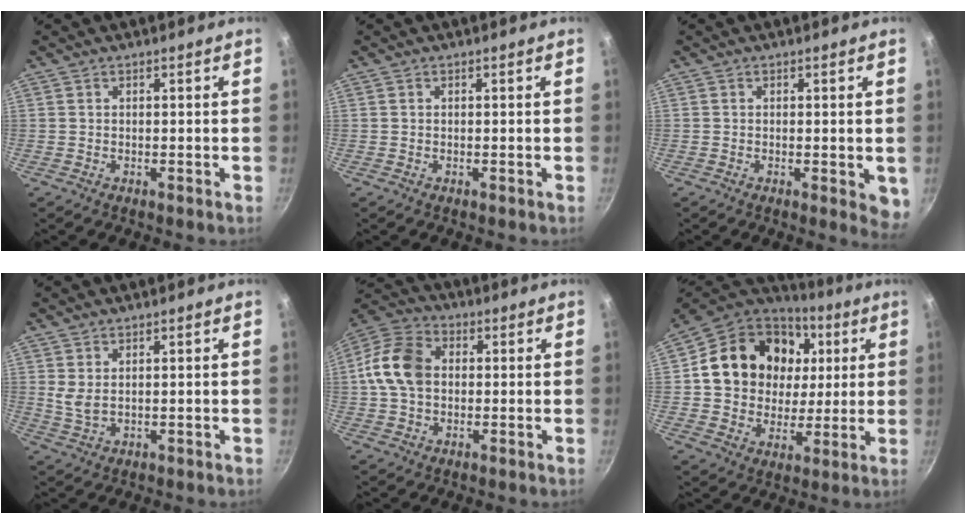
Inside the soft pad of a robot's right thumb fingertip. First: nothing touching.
{"total": 0.0}
{"total": 3.9, "force": [-0.6, 1.5, 3.6], "torque": [-0.044, -0.012, -0.008]}
{"total": 3.0, "force": [1.1, 1.5, 2.4], "torque": [-0.044, -0.011, 0.027]}
{"total": 11.7, "force": [0.6, 8.6, 7.9], "torque": [-0.132, 0.025, -0.004]}
{"total": 21.8, "force": [5.1, 17.9, 11.4], "torque": [-0.183, 0.013, 0.086]}